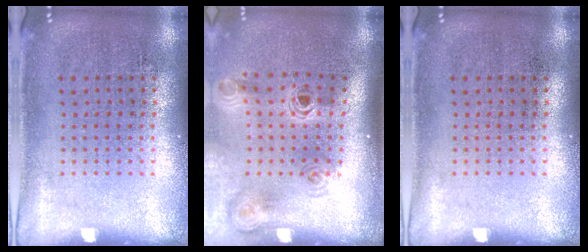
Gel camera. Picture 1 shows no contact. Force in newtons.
{"total": 1.4, "press": 1.2, "slide": 0.8}
{"total": 0.0}